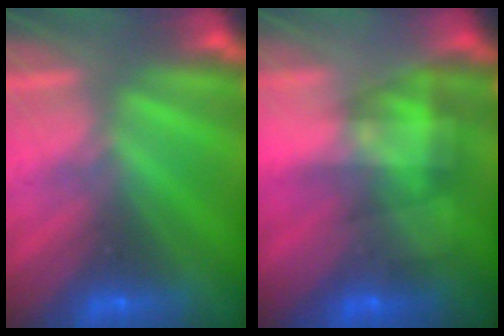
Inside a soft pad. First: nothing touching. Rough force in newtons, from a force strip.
{"total": 4.7}